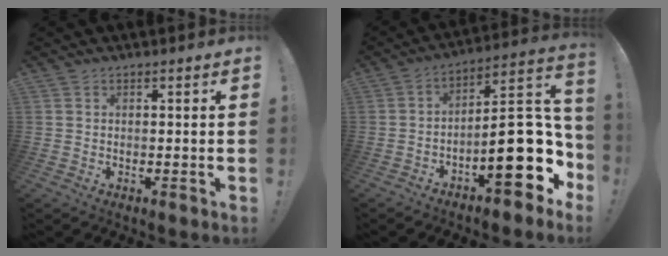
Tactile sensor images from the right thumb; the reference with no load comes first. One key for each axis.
{"total": 21.3, "fx": -5.1, "fy": 8.6, "fz": 18.9, "tx": -0.252, "ty": 0.030, "tz": -0.068}